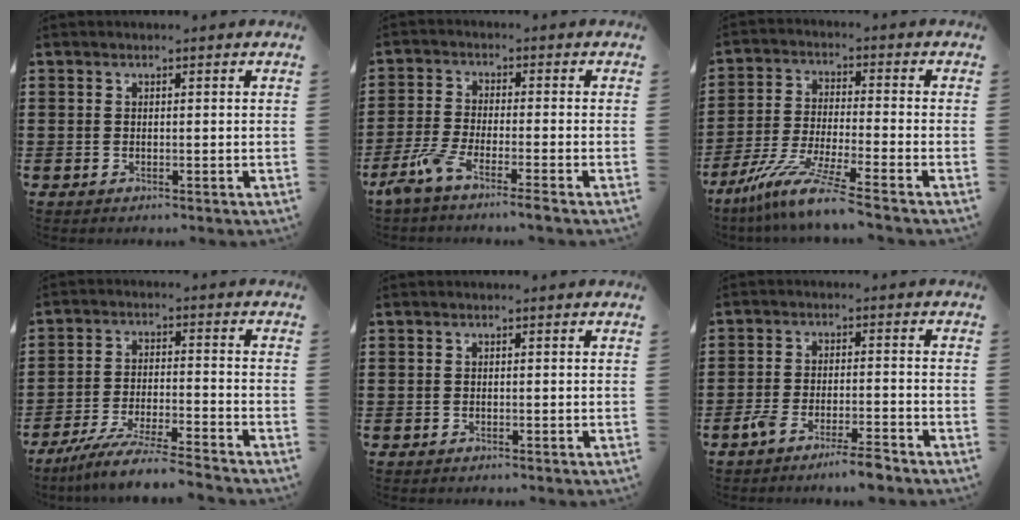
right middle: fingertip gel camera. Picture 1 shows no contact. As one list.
[{"total": 5.1, "force": [-4.2, -0.2, 3.0], "torque": [-0.084, -0.020, -0.086]}, {"total": 8.8, "force": [-7.1, -0.3, 5.2], "torque": [-0.111, -0.011, -0.142]}, {"total": 7.0, "force": [-6.4, -0.3, 2.9], "torque": [-0.067, -0.014, -0.125]}, {"total": 0.0}, {"total": 4.9, "force": [-4.2, 0.3, 2.6], "torque": [-0.057, -0.003, -0.080]}]